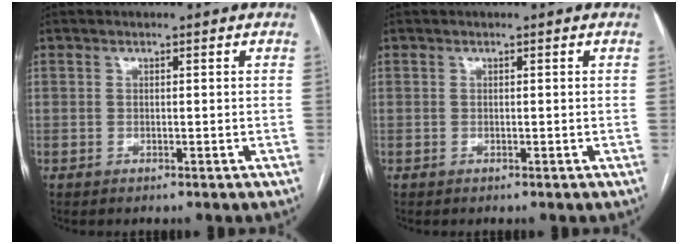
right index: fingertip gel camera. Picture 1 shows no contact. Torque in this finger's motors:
{"motor_torque": [0.00, 0.00, 0.01, 0.00]}